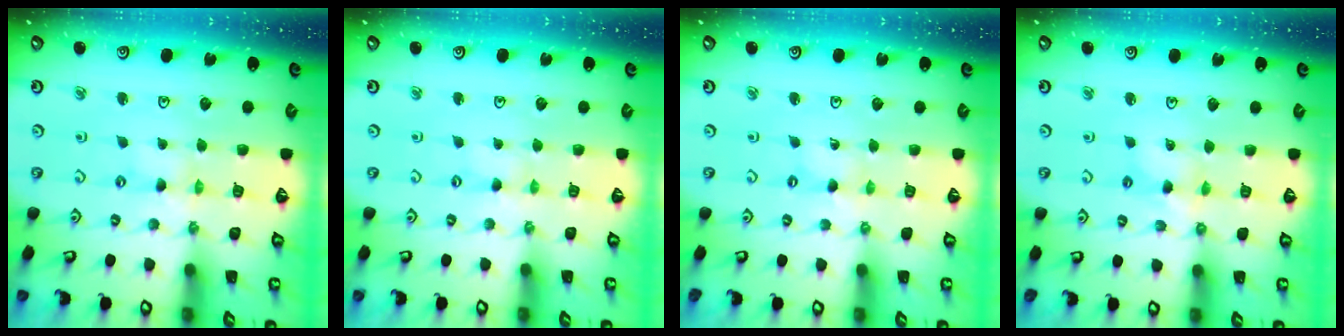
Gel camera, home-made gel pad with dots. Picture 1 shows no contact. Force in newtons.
{"total": 0.0}
{"total": 0.0}
{"total": 4.0, "press": 4.0, "slide": 0.3}